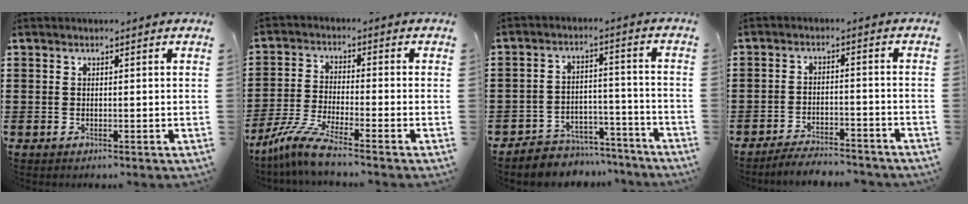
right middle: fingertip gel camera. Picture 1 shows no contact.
{"total": 6.6, "force": [-5.4, 0.1, 3.8], "torque": [-0.094, -0.019, -0.110]}
{"total": 5.2, "force": [-5.0, 1.5, 0.0], "torque": [-0.003, 0.018, -0.104]}
{"total": 4.0, "force": [-3.9, 0.3, 0.7], "torque": [-0.013, 0.006, -0.081]}